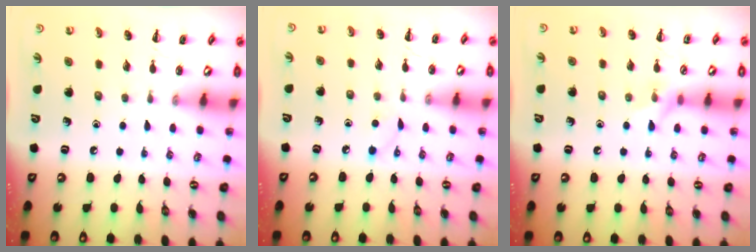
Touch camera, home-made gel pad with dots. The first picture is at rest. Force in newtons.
{"total": 2.7, "press": 2.5, "slide": 0.9}
{"total": 5.6, "press": 5.5, "slide": 1.1}